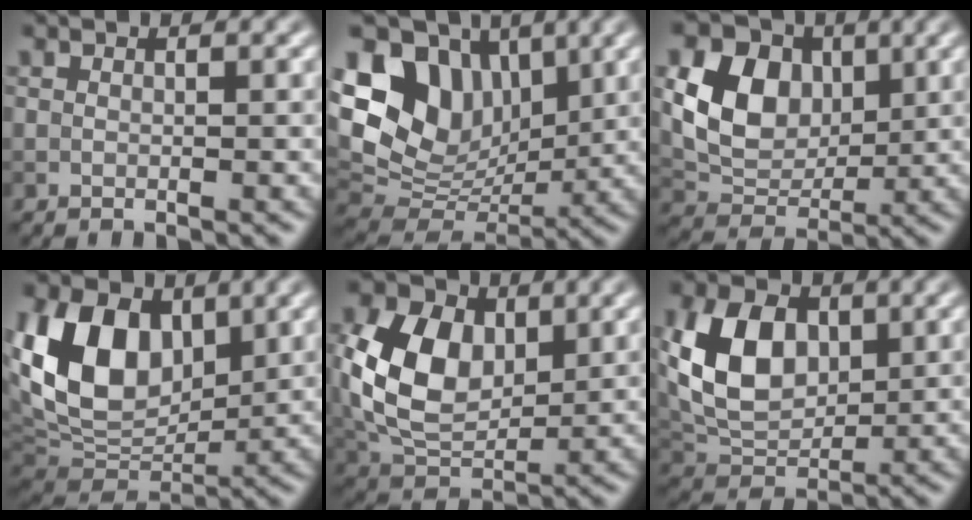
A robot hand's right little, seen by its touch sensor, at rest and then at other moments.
{"total": 11.9, "force": [4.5, 8.8, 6.7], "torque": [-0.135, 0.023, 0.083]}
{"total": 7.6, "force": [1.8, 5.7, 4.7], "torque": [-0.093, -0.002, 0.032]}
{"total": 12.1, "force": [3.1, 8.2, 8.4], "torque": [-0.185, 0.004, 0.052]}
{"total": 9.7, "force": [1.5, 6.6, 6.9], "torque": [-0.157, 0.002, 0.024]}
{"total": 8.4, "force": [1.5, 5.7, 6.0], "torque": [-0.128, 0.003, 0.029]}